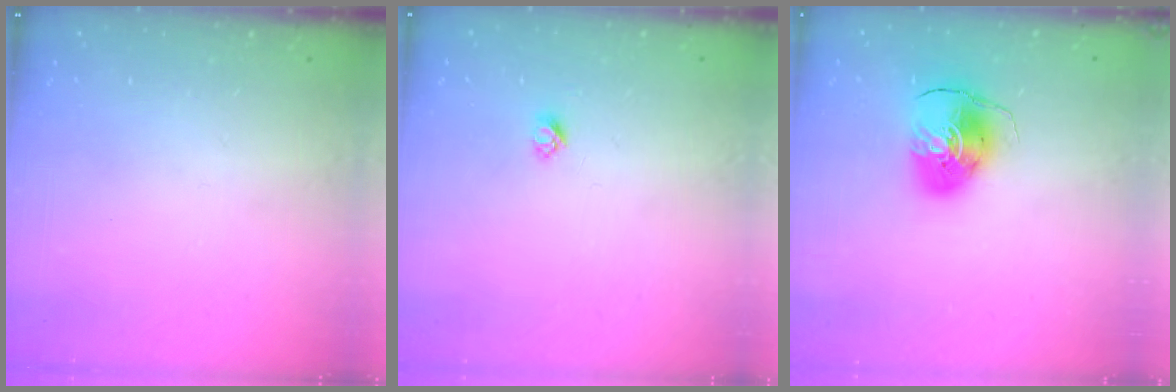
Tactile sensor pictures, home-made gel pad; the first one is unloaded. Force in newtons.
{"total": 2.7, "press": 2.6, "slide": 0.3}
{"total": 9.3, "press": 9.2, "slide": 1.1}